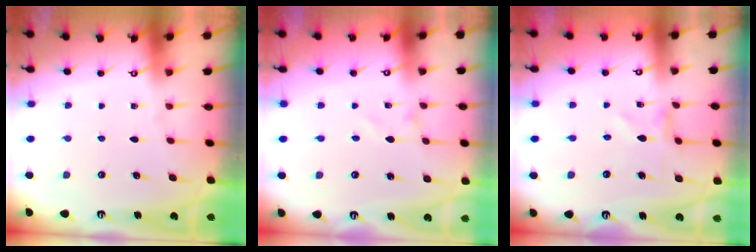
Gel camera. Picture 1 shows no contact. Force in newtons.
{"total": 1.3, "press": 1.3, "slide": 0.0}
{"total": 1.8, "press": 1.8, "slide": 0.2}